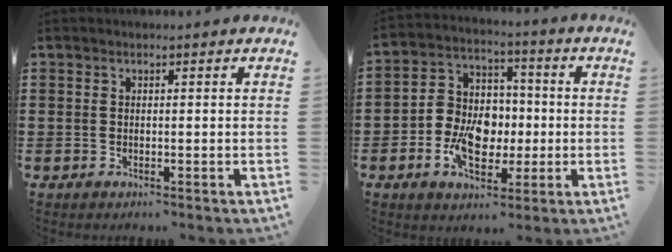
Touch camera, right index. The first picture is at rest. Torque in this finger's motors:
{"motor_torque": [2.14, 0.00, 0.39, 0.21]}